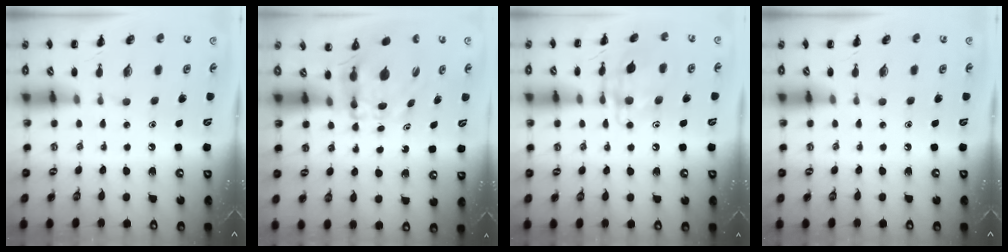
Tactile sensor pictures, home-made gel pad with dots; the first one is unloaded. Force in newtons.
{"total": 4.1, "press": 4.1, "slide": 0.0}
{"total": 12.5, "press": 12.4, "slide": 1.6}
{"total": 0.0}